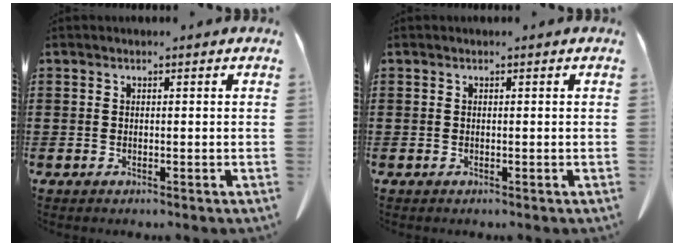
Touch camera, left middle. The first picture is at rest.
{"total": 0.0}